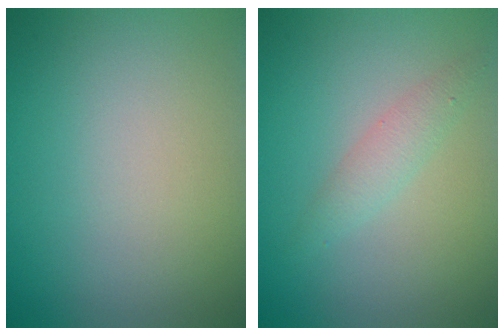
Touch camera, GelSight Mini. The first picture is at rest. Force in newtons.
{"total": 1.7, "press": 1.7, "slide": 0.0}